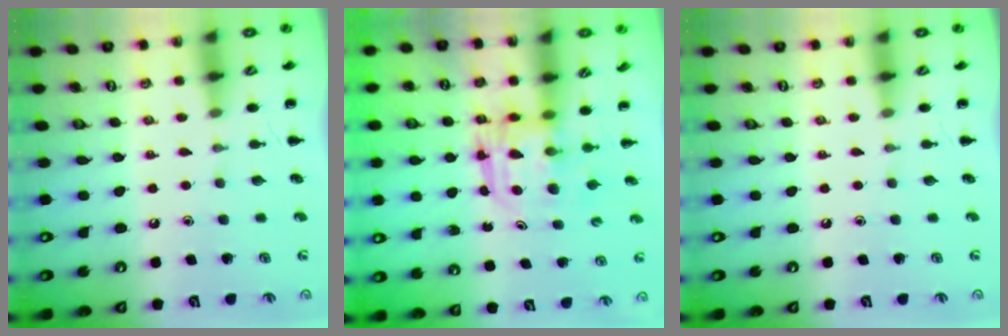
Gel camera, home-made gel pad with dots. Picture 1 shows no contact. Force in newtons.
{"total": 3.1, "press": 3.1, "slide": 0.2}
{"total": 0.0}